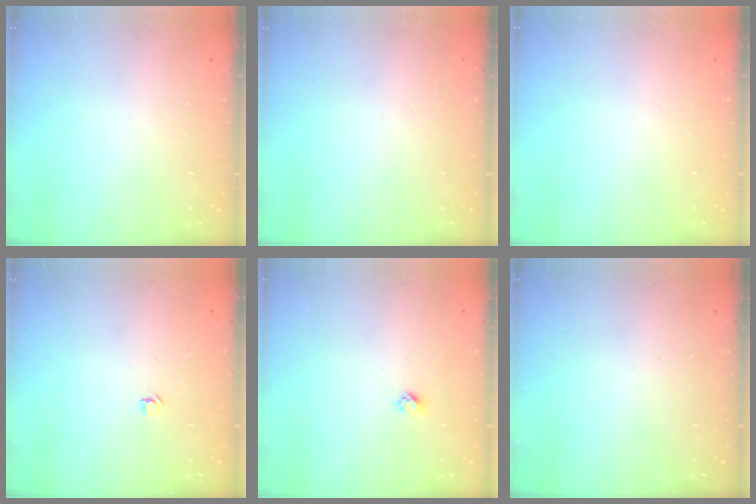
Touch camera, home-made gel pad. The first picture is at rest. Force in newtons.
{"total": 0.0}
{"total": 0.0}
{"total": 3.2, "press": 3.2, "slide": 0.3}
{"total": 2.4, "press": 2.4, "slide": 0.2}
{"total": 0.0}